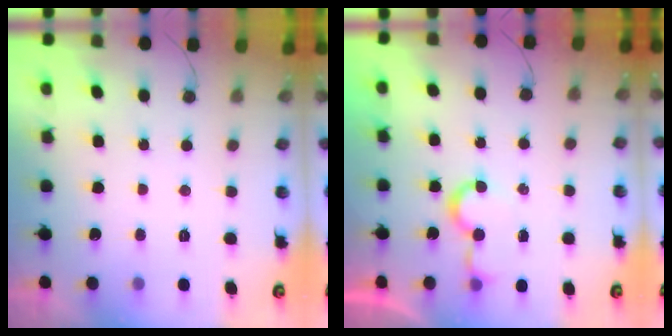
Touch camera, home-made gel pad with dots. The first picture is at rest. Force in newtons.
{"total": 5.8, "press": 5.8, "slide": 0.5}